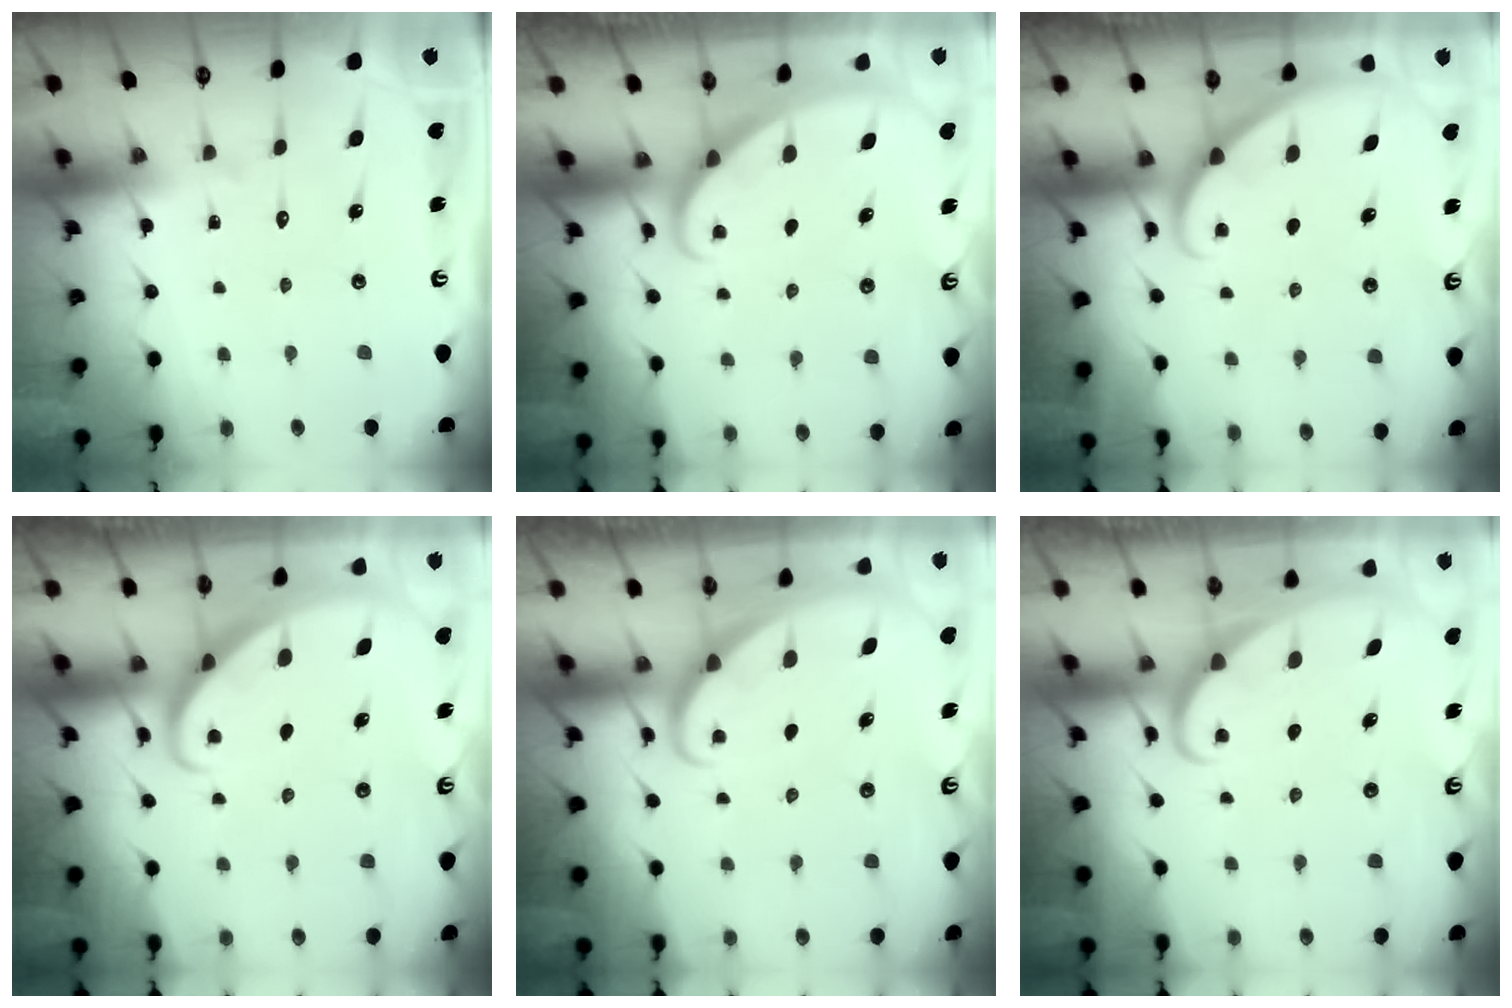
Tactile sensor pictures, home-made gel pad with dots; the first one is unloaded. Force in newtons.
{"total": 1.4, "press": 1.4, "slide": 0.0}
{"total": 2.8, "press": 2.8, "slide": 0.2}
{"total": 2.7, "press": 2.7, "slide": 0.3}
{"total": 1.6, "press": 1.5, "slide": 0.1}
{"total": 1.6, "press": 1.6, "slide": 0.1}